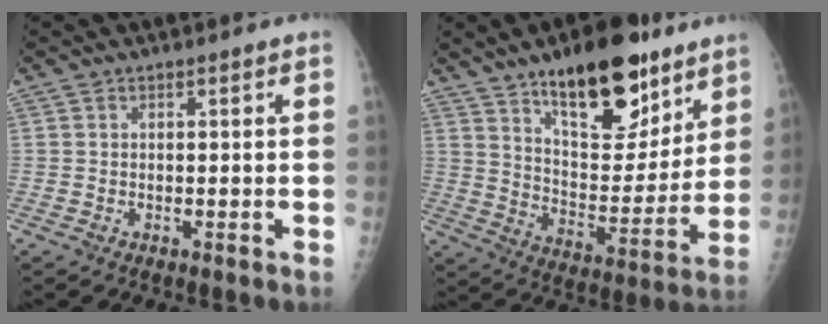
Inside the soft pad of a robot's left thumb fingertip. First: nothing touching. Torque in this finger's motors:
{"motor_torque": [0.41, 0.41, 0.74, -1.17, 0.09]}